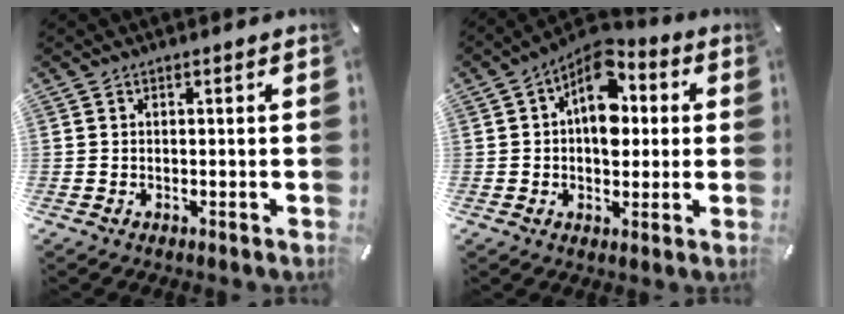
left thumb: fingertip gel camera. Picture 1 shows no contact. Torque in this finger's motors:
{"motor_torque": [1.76, 2.44, 1.24, -0.50, 0.26]}